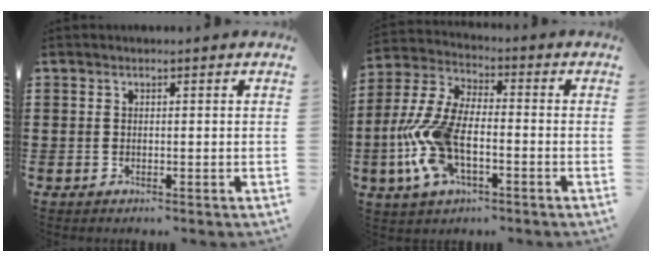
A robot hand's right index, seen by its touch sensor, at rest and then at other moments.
{"total": 11.7, "force": [-3.0, 5.7, 9.7], "torque": [-0.248, -0.015, -0.060]}